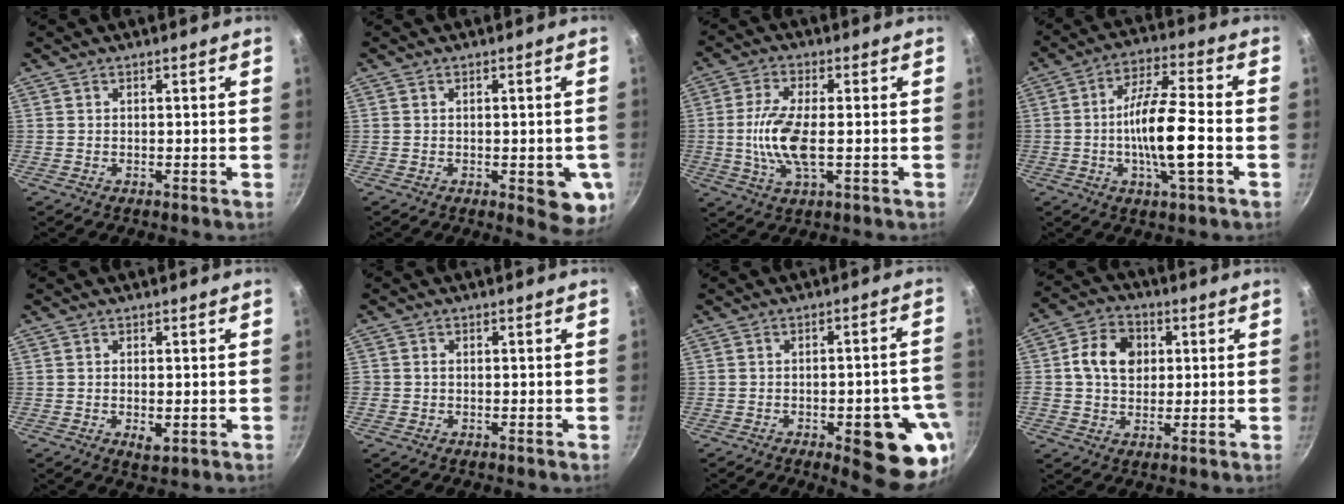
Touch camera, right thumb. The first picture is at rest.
{"total": 8.0, "force": [-1.9, 3.2, 7.1], "torque": [-0.055, 0.001, -0.020]}
{"total": 9.7, "force": [-0.8, 3.7, 8.9], "torque": [-0.184, -0.001, -0.023]}
{"total": 13.0, "force": [-2.8, 3.4, 12.3], "torque": [-0.220, 0.026, -0.058]}
{"total": 3.0, "force": [-0.6, 1.4, 2.5], "torque": [-0.042, -0.009, -0.007]}
{"total": 1.0, "force": [-0.2, 0.9, 0.2], "torque": [-0.002, -0.001, -0.006]}
{"total": 15.6, "force": [-6.0, 5.7, 13.2], "torque": [-0.112, 0.023, -0.071]}
{"total": 9.5, "force": [1.6, 7.6, 5.5], "torque": [-0.071, 0.006, 0.013]}